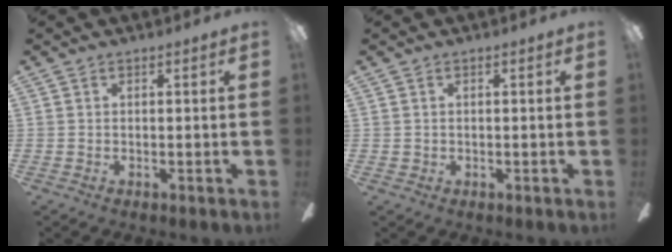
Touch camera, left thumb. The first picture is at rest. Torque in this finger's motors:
{"motor_torque": [-0.18, -0.08, -0.18, -0.01, 0.00]}